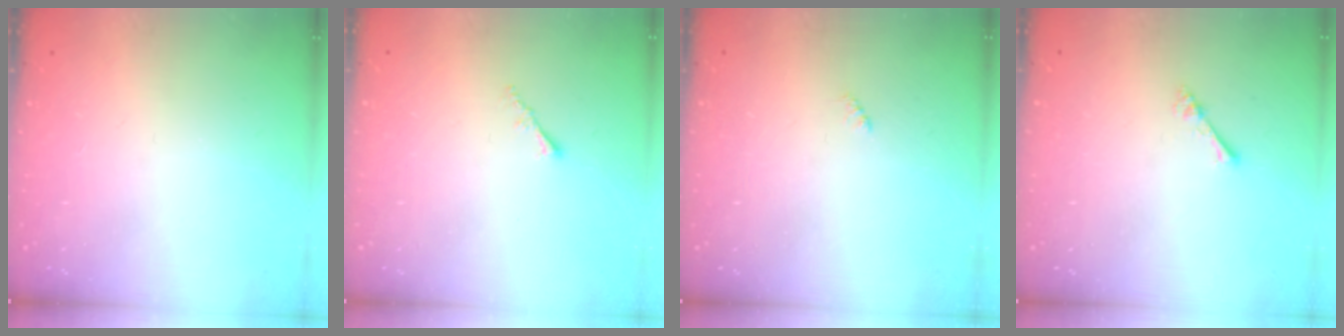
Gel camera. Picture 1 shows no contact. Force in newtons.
{"total": 1.0, "press": 1.0, "slide": 0.4}
{"total": 1.9, "press": 1.9, "slide": 0.4}
{"total": 1.0, "press": 1.0, "slide": 0.3}